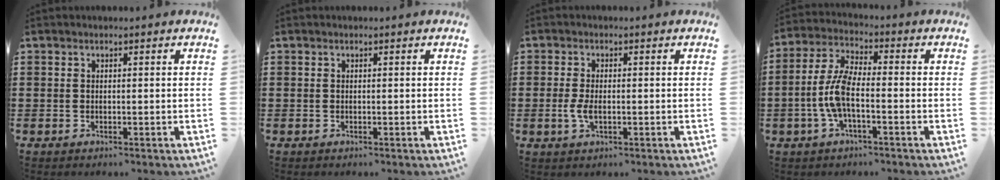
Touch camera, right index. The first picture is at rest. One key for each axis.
{"total": 0.0}
{"total": 3.0, "fx": -0.5, "fy": 1.3, "fz": 2.7, "tx": -0.064, "ty": -0.005, "tz": -0.012}
{"total": 7.3, "fx": -1.9, "fy": 2.6, "fz": 6.6, "tx": -0.164, "ty": -0.013, "tz": -0.043}